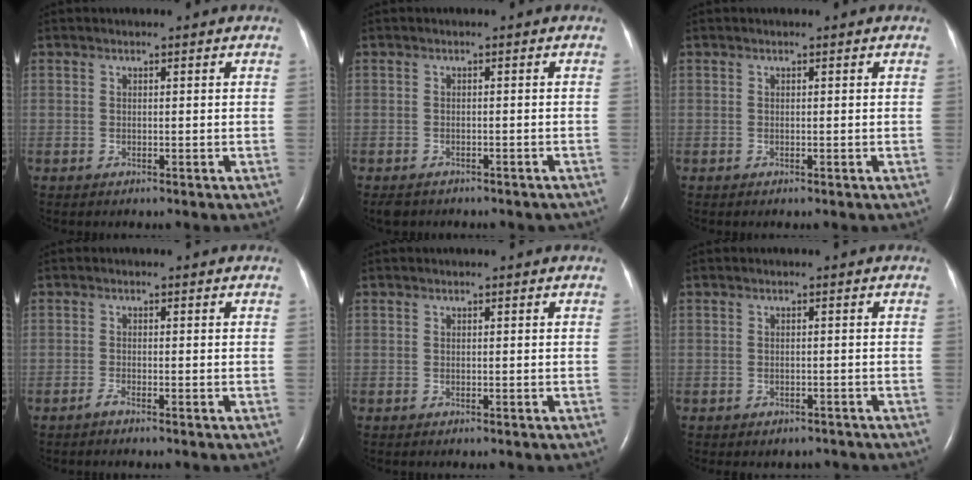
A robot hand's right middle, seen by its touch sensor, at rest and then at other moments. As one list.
[{"total": 5.9, "force": [-5.0, 2.4, 2.1], "torque": [-0.030, -0.001, -0.055]}, {"total": 0.0}, {"total": 0.9, "force": [-0.8, -0.1, 0.4], "torque": [-0.012, -0.001, -0.015]}, {"total": 0.0}, {"total": 2.2, "force": [-1.8, 1.2, 0.3], "torque": [-0.008, 0.003, -0.022]}]